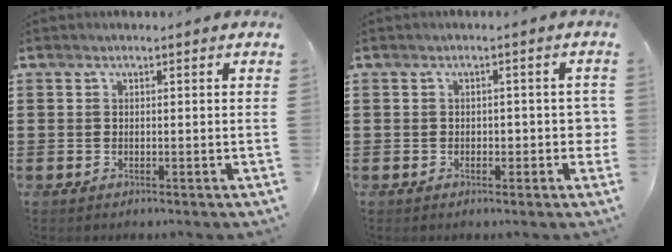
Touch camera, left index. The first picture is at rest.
{"total": 2.5, "force": [-0.6, 1.4, 2.0], "torque": [-0.038, 0.005, -0.014]}